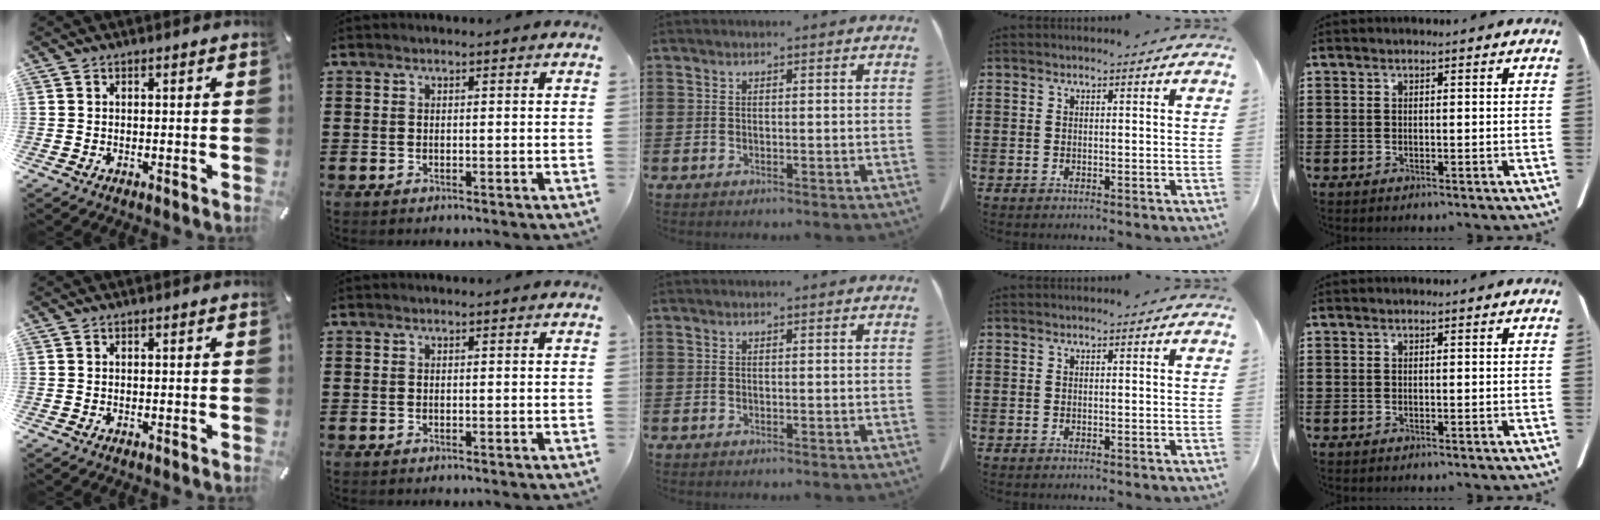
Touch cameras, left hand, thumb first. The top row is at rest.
{}